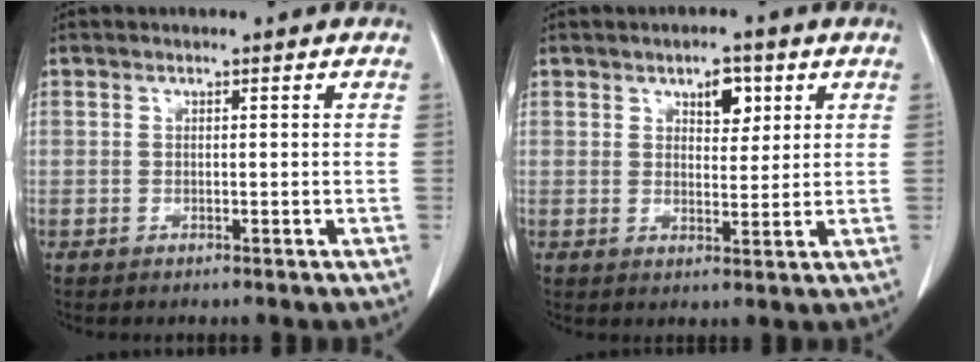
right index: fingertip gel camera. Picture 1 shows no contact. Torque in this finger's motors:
{"motor_torque": [0.10, 0.03, 0.02, 0.02]}